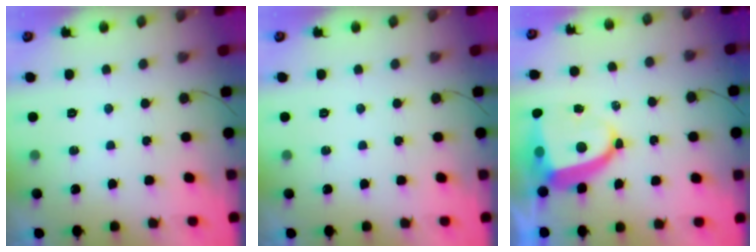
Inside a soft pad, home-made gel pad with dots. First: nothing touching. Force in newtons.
{"total": 0.0}
{"total": 8.8, "press": 8.7, "slide": 1.5}